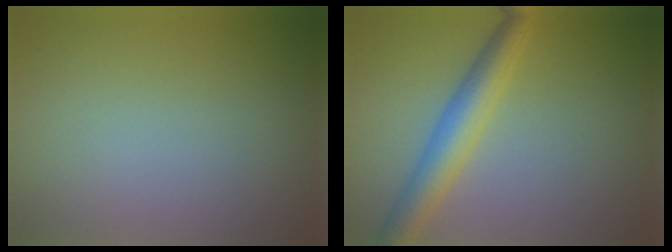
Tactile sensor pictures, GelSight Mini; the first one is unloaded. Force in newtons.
{"total": 4.6, "press": 4.6, "slide": 0.1}